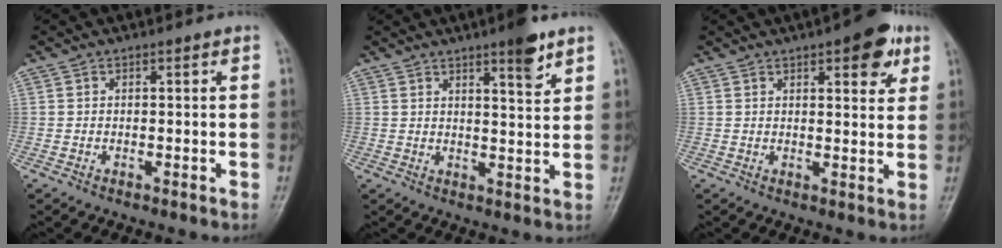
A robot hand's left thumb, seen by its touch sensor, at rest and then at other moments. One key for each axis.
{"total": 6.2, "fx": 4.0, "fy": 1.3, "fz": 4.5, "tx": -0.053, "ty": -0.025, "tz": 0.057}
{"total": 8.3, "fx": 4.2, "fy": 3.3, "fz": 6.4, "tx": -0.056, "ty": -0.013, "tz": 0.049}